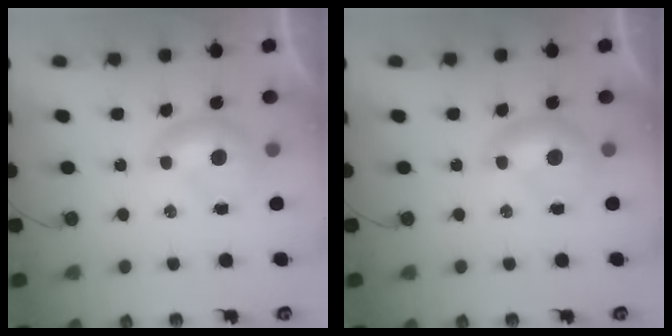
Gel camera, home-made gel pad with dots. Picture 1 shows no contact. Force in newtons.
{"total": 0.0}